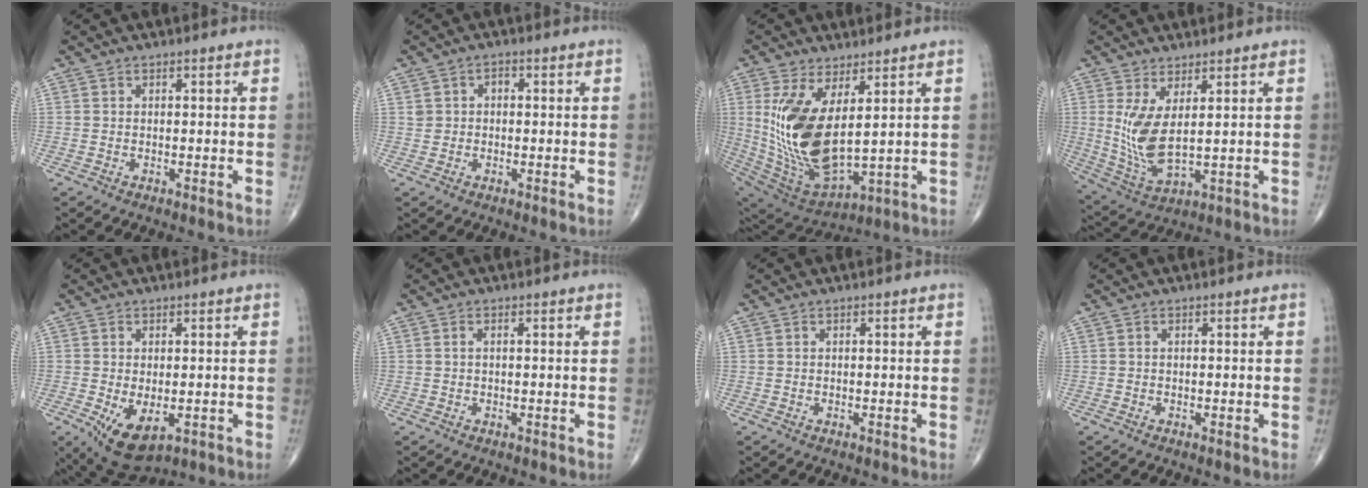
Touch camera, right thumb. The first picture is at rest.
{"total": 2.2, "force": [0.3, 1.9, 1.1], "torque": [-0.009, 0.008, 0.006]}
{"total": 17.7, "force": [3.4, 7.9, 15.5], "torque": [-0.314, -0.037, 0.089]}
{"total": 9.0, "force": [2.1, 3.2, 8.2], "torque": [-0.179, -0.029, 0.054]}
{"total": 7.8, "force": [-2.1, 4.1, 6.3], "torque": [-0.100, -0.011, -0.018]}
{"total": 0.6, "force": [0.1, 0.2, 0.6], "torque": [-0.015, 0.004, 0.001]}
{"total": 0.0}
{"total": 0.0}